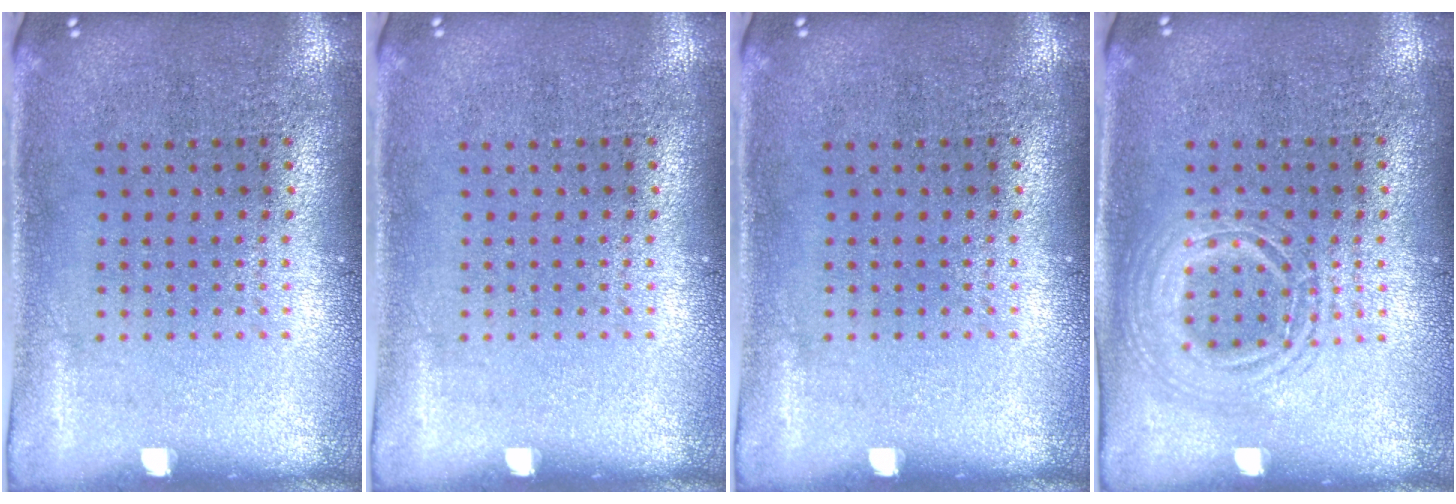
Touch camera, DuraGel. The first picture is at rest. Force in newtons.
{"total": 0.0}
{"total": 0.0}
{"total": 1.3, "press": 1.3, "slide": 0.1}